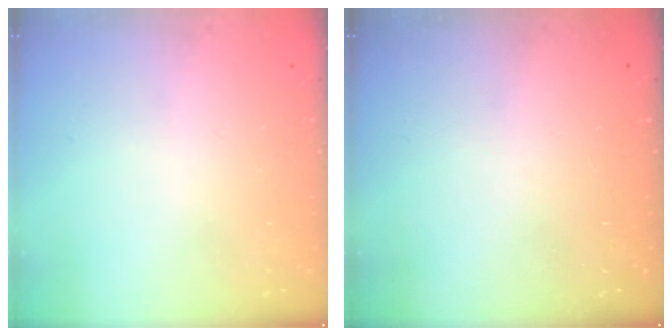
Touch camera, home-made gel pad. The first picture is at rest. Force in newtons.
{"total": 0.0}